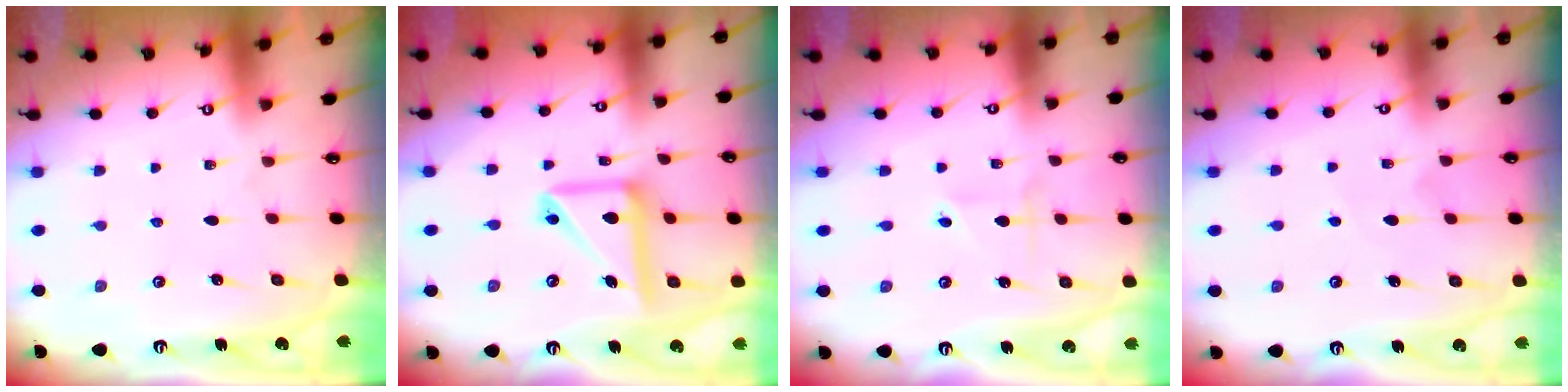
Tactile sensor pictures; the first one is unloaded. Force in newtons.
{"total": 14.0, "press": 13.9, "slide": 1.7}
{"total": 1.8, "press": 1.7, "slide": 0.6}
{"total": 4.2, "press": 4.1, "slide": 0.6}